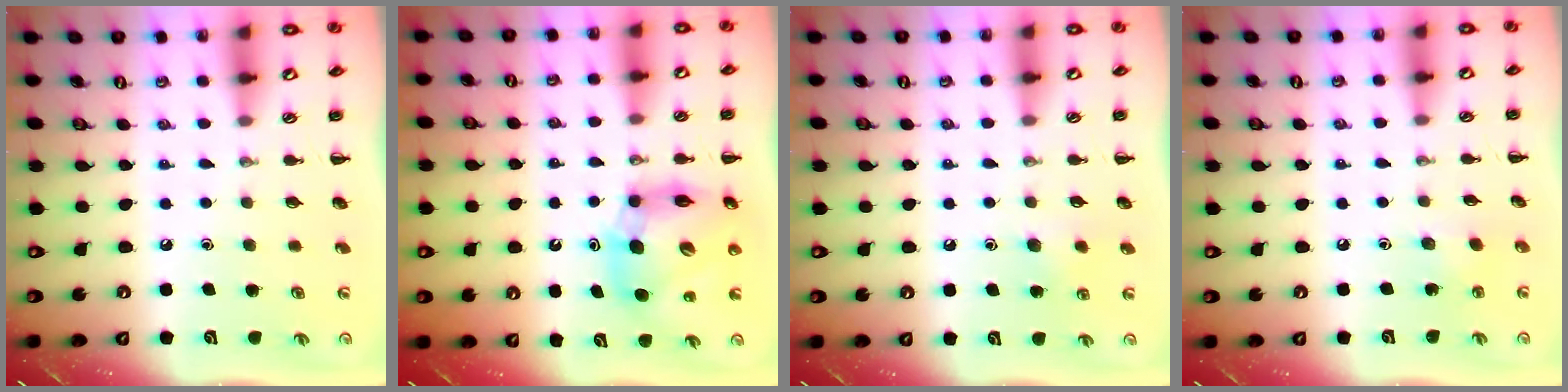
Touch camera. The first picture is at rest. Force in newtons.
{"total": 11.6, "press": 11.1, "slide": 3.1}
{"total": 5.9, "press": 5.7, "slide": 1.4}
{"total": 3.0, "press": 2.8, "slide": 0.9}